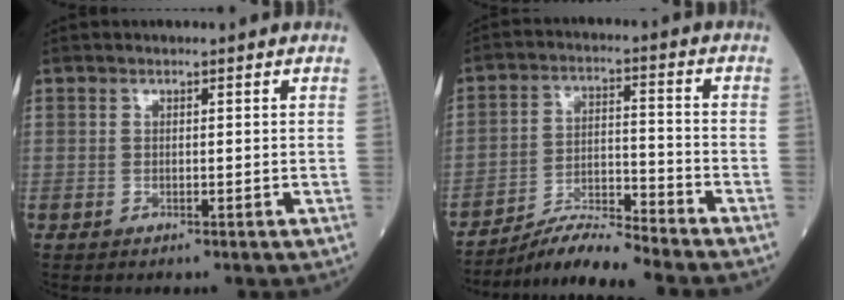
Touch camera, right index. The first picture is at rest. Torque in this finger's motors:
{"motor_torque": [0.27, -0.36, 0.05, 0.03]}